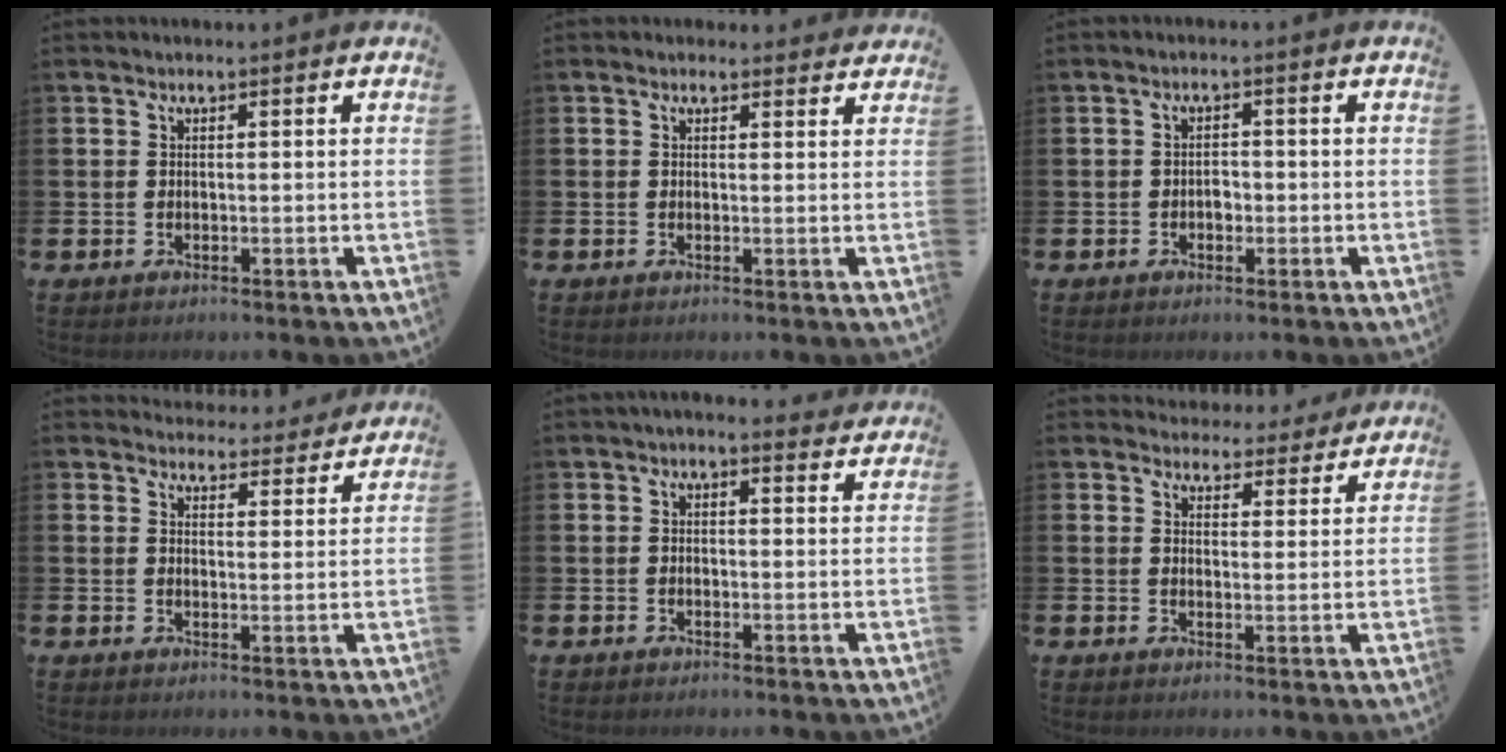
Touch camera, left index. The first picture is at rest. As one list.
[{"total": 1.1, "force": [0.9, 0.5, 0.1], "torque": [0.004, 0.001, 0.015]}, {"total": 1.4, "force": [-0.5, 1.1, 0.8], "torque": [-0.003, -0.002, -0.013]}, {"total": 4.1, "force": [4.0, 0.9, -0.2], "torque": [-0.001, -0.031, 0.069]}, {"total": 1.5, "force": [1.3, 0.5, 0.4], "torque": [-0.010, 0.001, 0.023]}, {"total": 4.1, "force": [3.9, 1.2, -0.1], "torque": [-0.005, -0.031, 0.068]}]